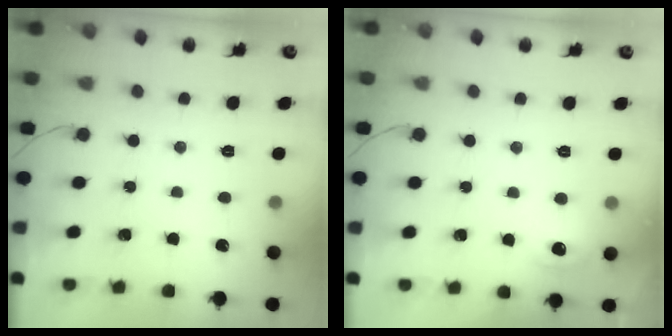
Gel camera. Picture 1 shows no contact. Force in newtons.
{"total": 12.3, "press": 5.3, "slide": 11.1}